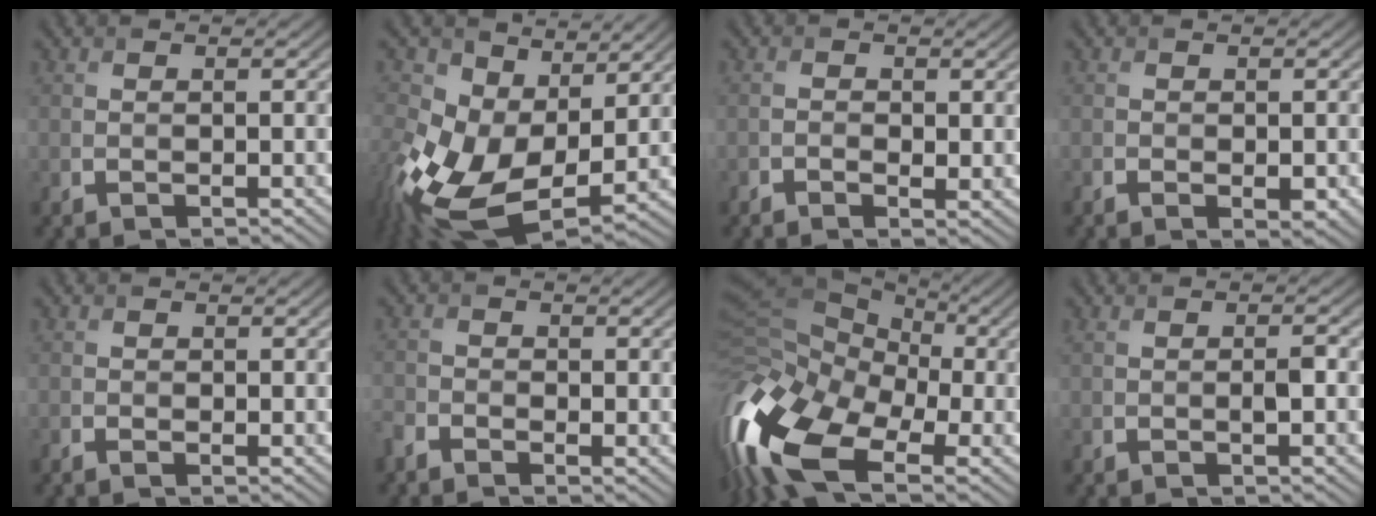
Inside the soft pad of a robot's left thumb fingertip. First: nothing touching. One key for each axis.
{"total": 14.7, "fx": 0.6, "fy": 10.0, "fz": 10.9, "tx": -0.277, "ty": -0.025, "tz": 0.022}
{"total": 1.8, "fx": -0.6, "fy": 1.2, "fz": 1.3, "tx": -0.025, "ty": -0.006, "tz": -0.009}
{"total": 1.8, "fx": -0.8, "fy": 1.0, "fz": 1.2, "tx": -0.026, "ty": -0.010, "tz": -0.010}
{"total": 0.7, "fx": -0.2, "fy": 0.5, "fz": 0.4, "tx": -0.012, "ty": -0.002, "tz": -0.002}
{"total": 2.6, "fx": -1.6, "fy": 1.7, "fz": 1.2, "tx": -0.037, "ty": -0.004, "tz": -0.039}
{"total": 17.7, "fx": -6.2, "fy": 10.4, "fz": 12.9, "tx": -0.322, "ty": -0.013, "tz": -0.117}
{"total": 1.6, "fx": -0.3, "fy": 0.1, "fz": 1.5, "tx": -0.029, "ty": 0.002, "tz": -0.004}